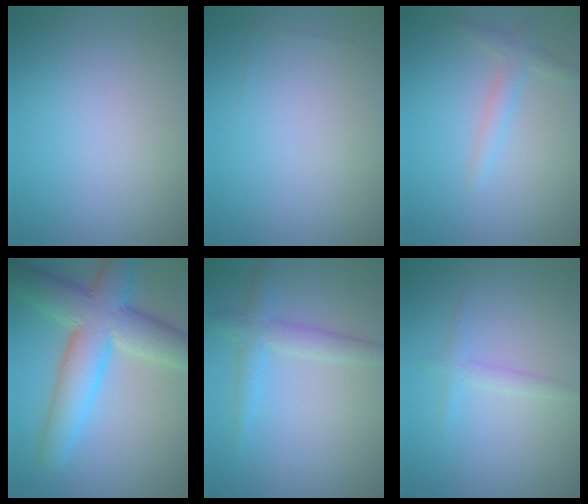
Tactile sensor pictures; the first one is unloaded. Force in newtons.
{"total": 0.0}
{"total": 1.7, "press": 1.7, "slide": 0.1}
{"total": 8.9, "press": 8.9, "slide": 0.3}
{"total": 2.8, "press": 2.8, "slide": 0.1}
{"total": 1.4, "press": 1.4, "slide": 0.1}